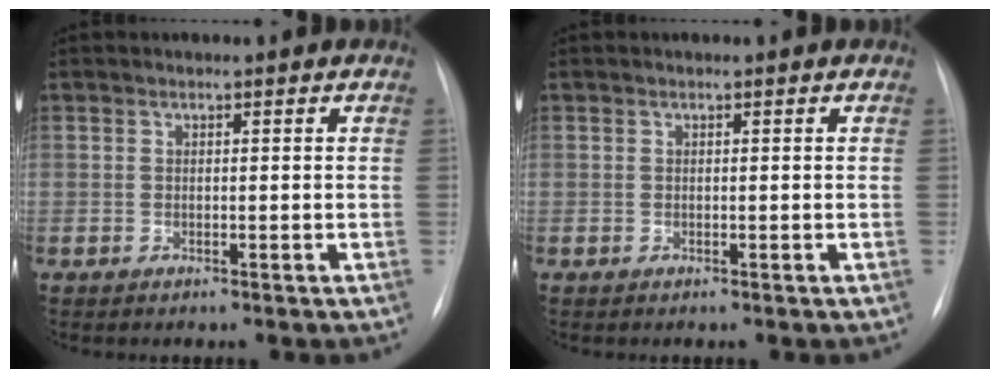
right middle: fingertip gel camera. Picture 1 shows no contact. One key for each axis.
{"total": 0.0}